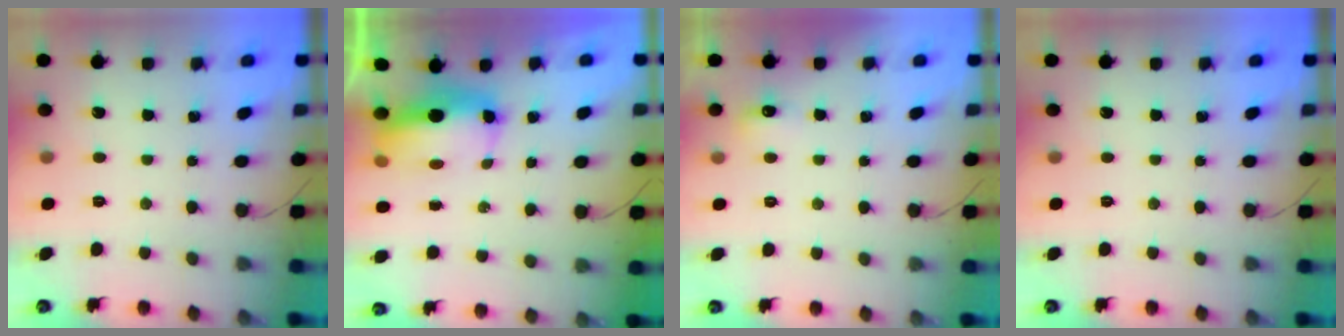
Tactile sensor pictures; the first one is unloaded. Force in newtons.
{"total": 8.5, "press": 8.4, "slide": 1.0}
{"total": 4.1, "press": 3.8, "slide": 1.3}
{"total": 0.0}